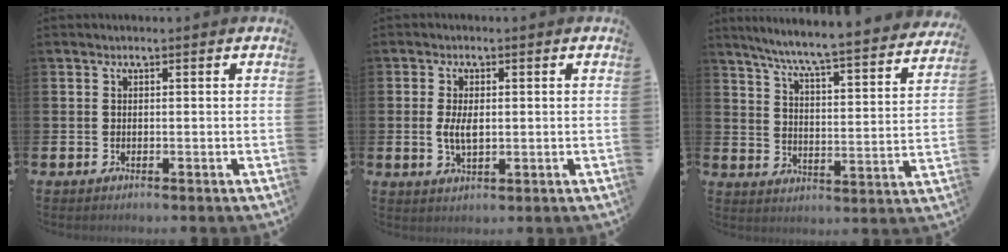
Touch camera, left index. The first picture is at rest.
{"total": 3.4, "force": [0.1, 1.8, 3.0], "torque": [-0.044, 0.000, -0.002]}
{"total": 7.0, "force": [6.4, -0.2, 2.7], "torque": [-0.082, -0.056, 0.105]}